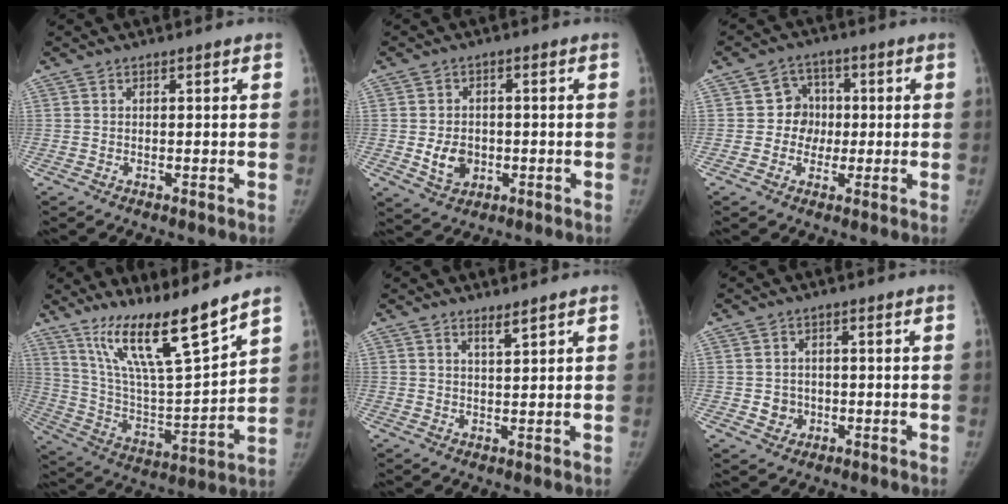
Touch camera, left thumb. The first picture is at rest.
{"total": 5.9, "force": [-1.0, 4.7, 3.5], "torque": [-0.038, 0.000, -0.010]}
{"total": 6.1, "force": [0.0, 5.7, 2.1], "torque": [0.010, 0.014, -0.008]}
{"total": 18.5, "force": [13.6, 2.0, 12.4], "torque": [-0.192, -0.082, 0.253]}
{"total": 2.1, "force": [1.7, 0.2, 1.2], "torque": [-0.019, -0.019, 0.033]}
{"total": 3.5, "force": [-0.6, 3.3, 1.2], "torque": [0.002, 0.006, -0.005]}